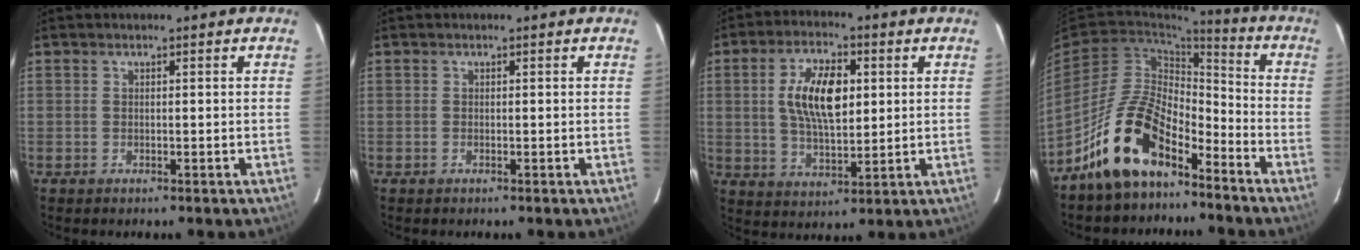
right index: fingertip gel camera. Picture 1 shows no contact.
{"total": 0.0}
{"total": 11.3, "force": [2.2, 5.2, 9.8], "torque": [-0.184, 0.010, 0.043]}
{"total": 14.4, "force": [-9.9, 6.4, 8.3], "torque": [-0.160, 0.027, -0.177]}